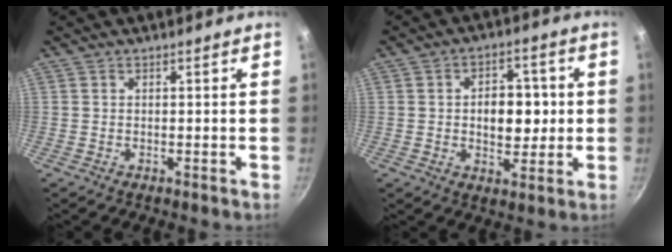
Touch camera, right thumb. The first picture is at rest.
{"total": 9.6, "force": [0.3, 6.3, 7.2], "torque": [-0.062, 0.006, 0.006]}